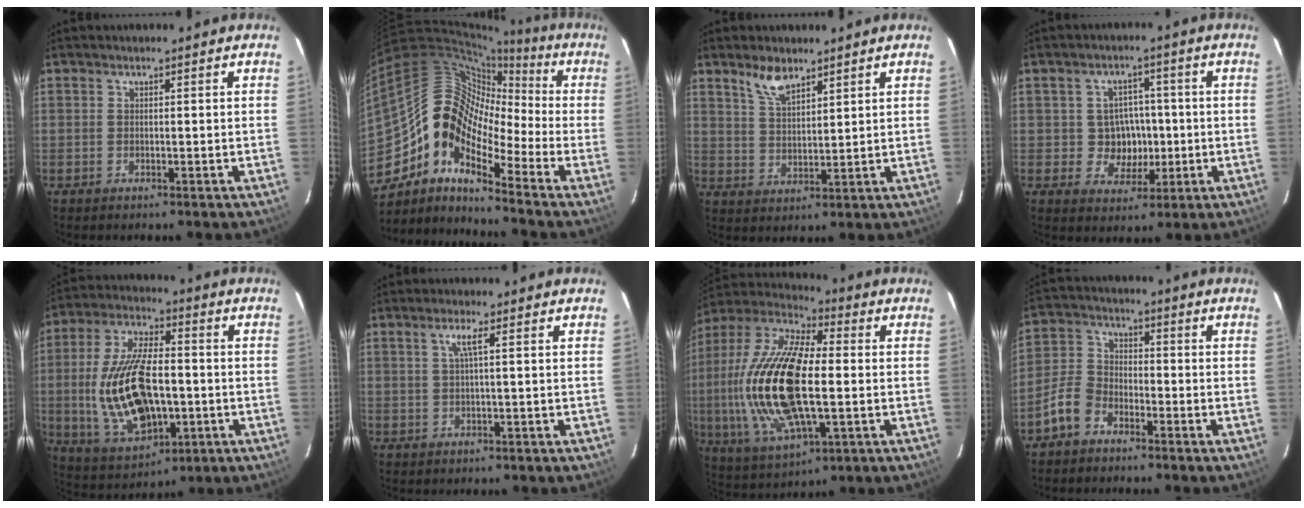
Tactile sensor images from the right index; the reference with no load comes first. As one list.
[{"total": 14.2, "force": [-6.4, 8.2, 9.7], "torque": [-0.164, 0.011, -0.142]}, {"total": 5.8, "force": [4.3, 2.2, 3.2], "torque": [-0.057, 0.002, 0.086]}, {"total": 6.4, "force": [-0.4, 6.1, 2.1], "torque": [-0.048, 0.017, 0.005]}, {"total": 19.4, "force": [-2.3, 9.5, 16.8], "torque": [-0.353, -0.004, -0.020]}, {"total": 2.2, "force": [0.6, -0.5, 2.1], "torque": [-0.038, 0.000, 0.012]}, {"total": 23.9, "force": [-1.1, 9.5, 21.9], "torque": [-0.455, -0.005, -0.023]}, {"total": 6.7, "force": [-4.5, 4.2, 2.7], "torque": [-0.064, 0.022, -0.094]}]